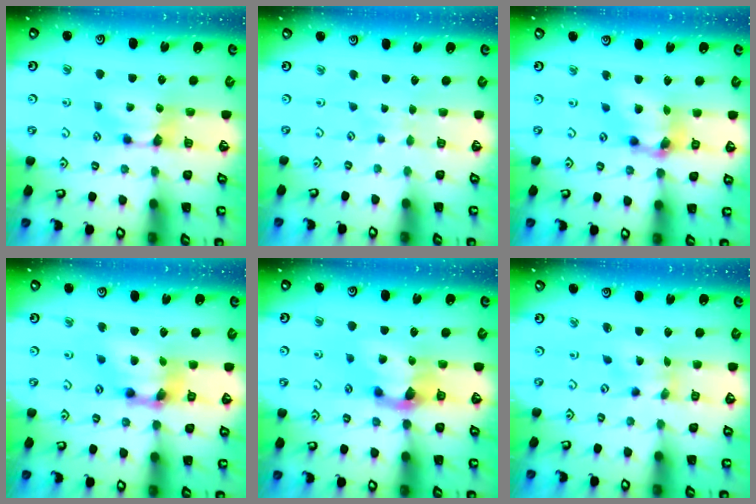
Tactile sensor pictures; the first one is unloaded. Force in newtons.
{"total": 3.7, "press": 3.6, "slide": 0.3}
{"total": 6.9, "press": 6.5, "slide": 2.2}
{"total": 9.1, "press": 8.5, "slide": 3.2}
{"total": 2.8, "press": 2.3, "slide": 1.7}
{"total": 1.2, "press": 0.0, "slide": 1.2}